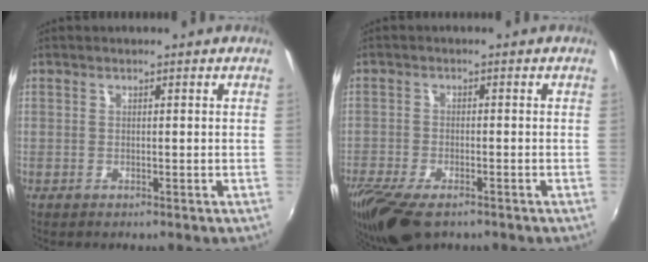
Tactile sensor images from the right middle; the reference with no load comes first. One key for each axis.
{"total": 11.4, "fx": -8.1, "fy": 4.3, "fz": 6.8, "tx": -0.162, "ty": -0.043, "tz": -0.147}